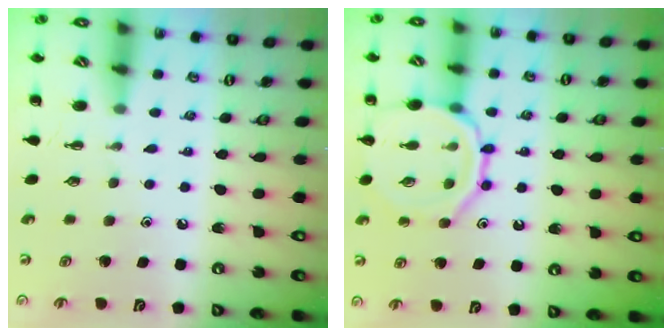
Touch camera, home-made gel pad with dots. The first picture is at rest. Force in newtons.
{"total": 12.8, "press": 12.8, "slide": 0.8}